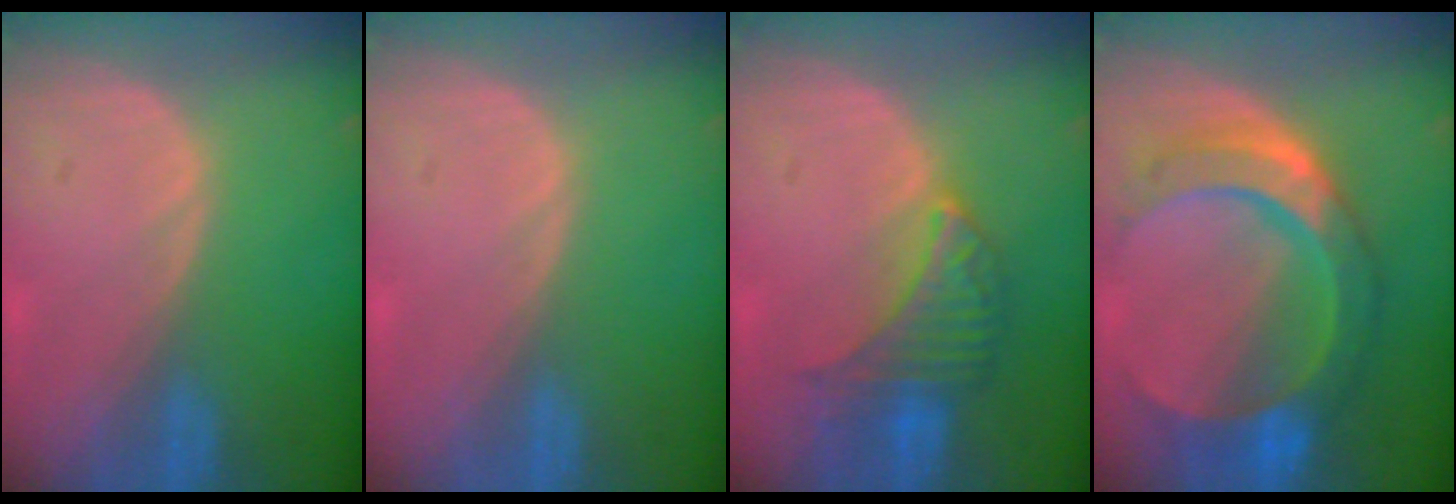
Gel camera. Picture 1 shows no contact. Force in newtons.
{"total": 0.5, "press": 0.0, "slide": 0.5}
{"total": 6.5, "press": 6.5, "slide": 0.5}
{"total": 10.8, "press": 10.7, "slide": 1.1}